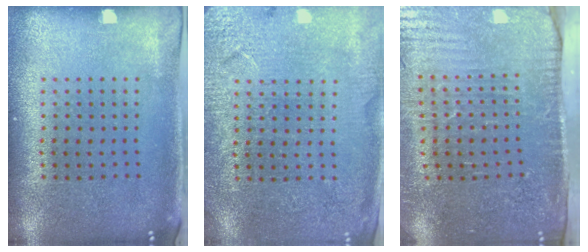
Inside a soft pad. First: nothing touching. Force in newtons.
{"total": 2.9, "press": 2.9, "slide": 0.3}
{"total": 4.3, "press": 3.7, "slide": 2.1}